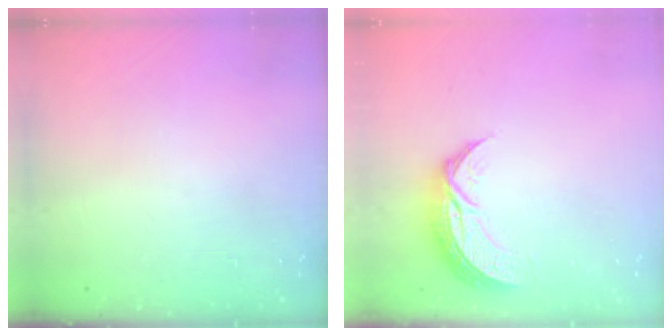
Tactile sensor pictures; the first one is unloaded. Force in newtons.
{"total": 10.1, "press": 10.1, "slide": 0.3}